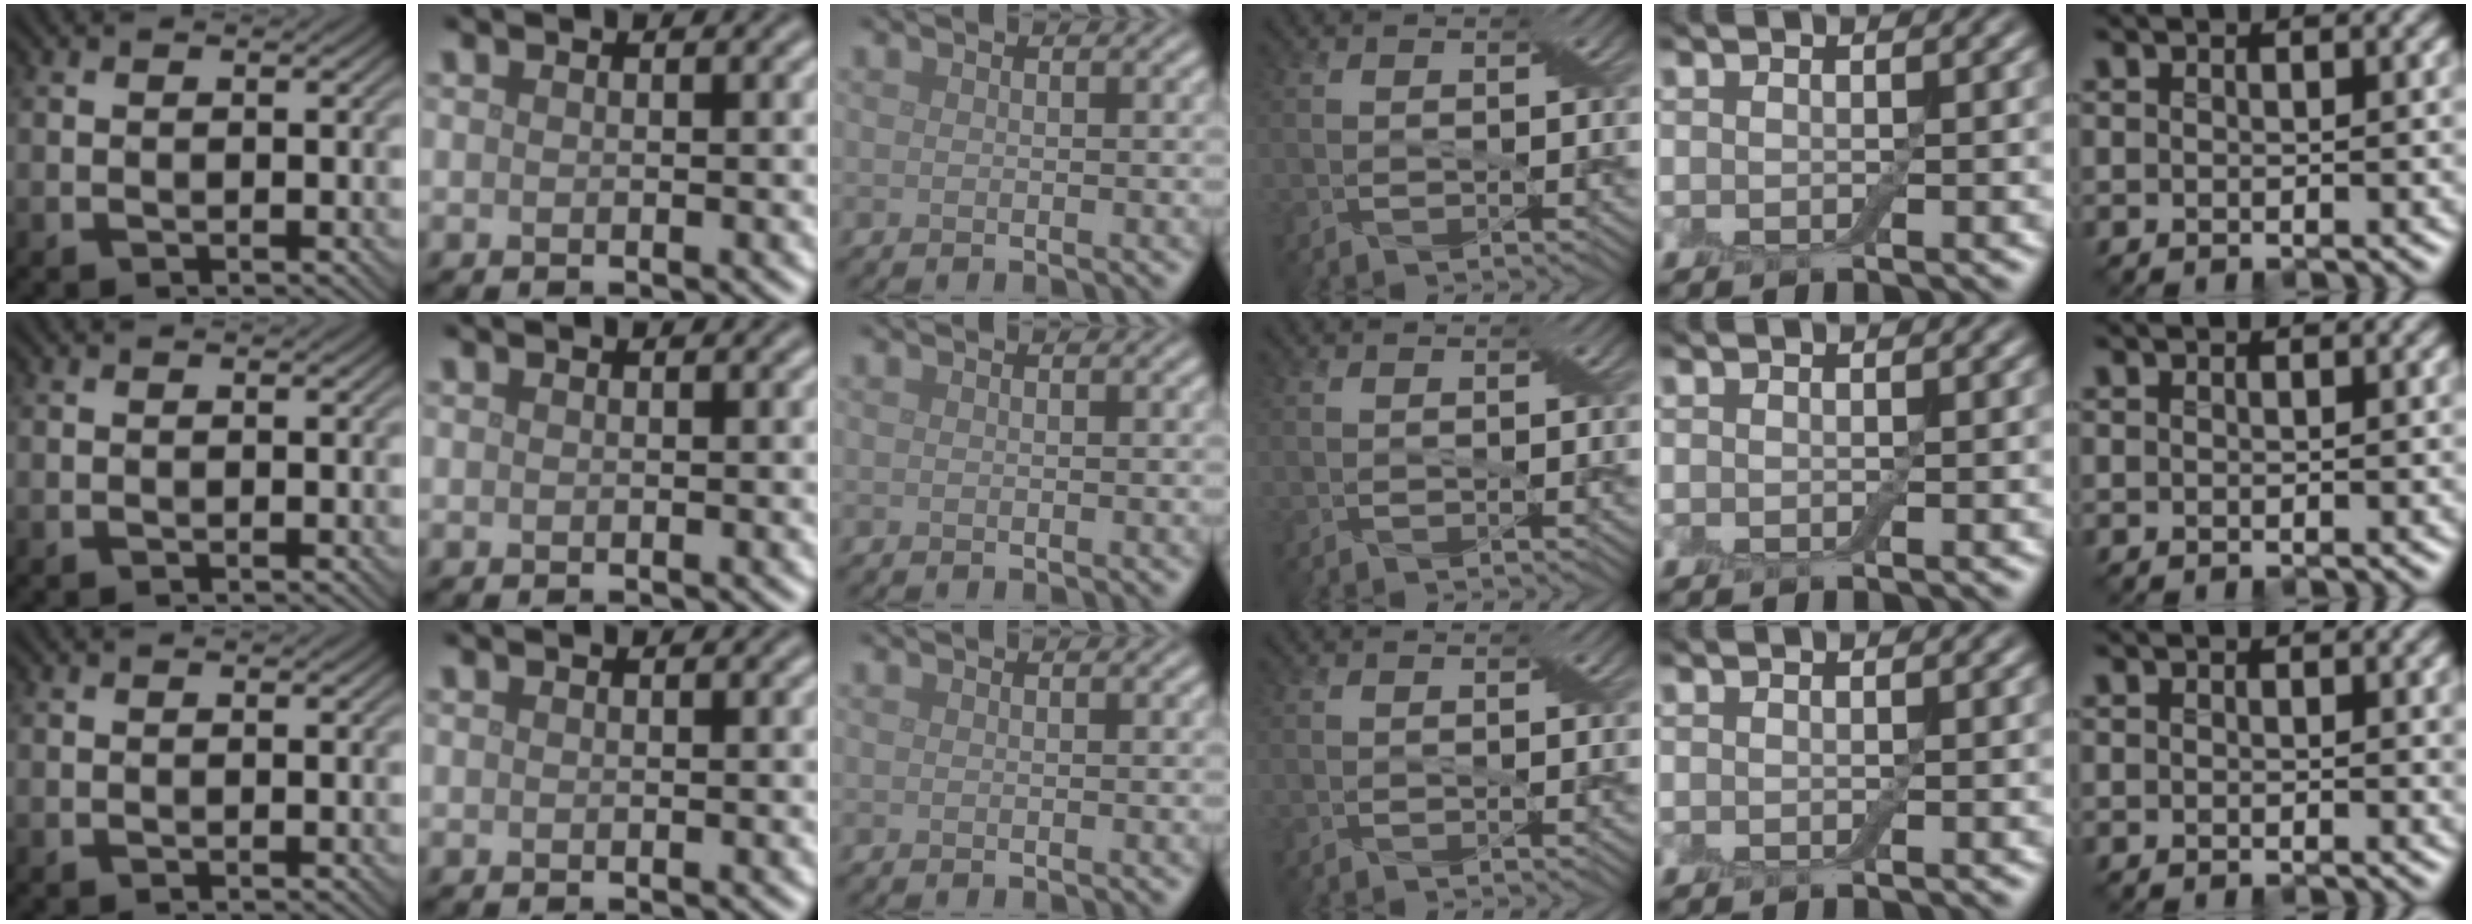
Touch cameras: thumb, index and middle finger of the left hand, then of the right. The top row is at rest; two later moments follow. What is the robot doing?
{"motion": "extract", "object": "drawer"}